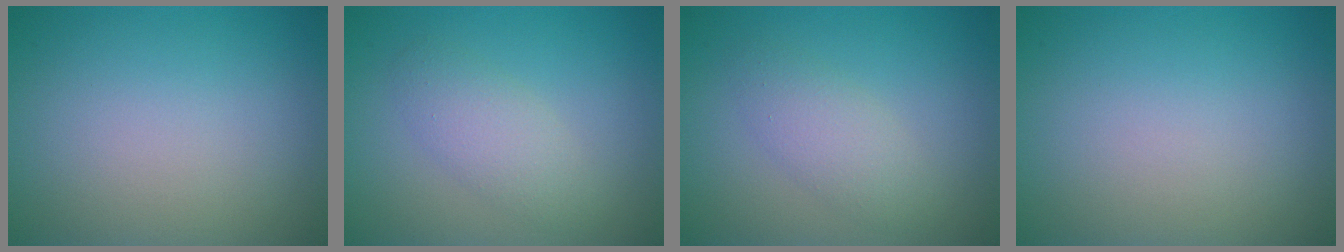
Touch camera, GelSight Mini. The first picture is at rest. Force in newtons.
{"total": 2.7, "press": 2.7, "slide": 0.2}
{"total": 2.7, "press": 2.7, "slide": 0.2}
{"total": 0.0}